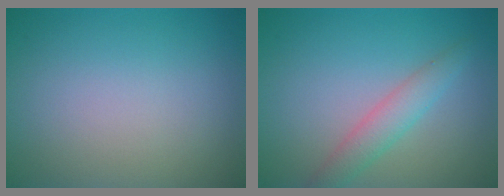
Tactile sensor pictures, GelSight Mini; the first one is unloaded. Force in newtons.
{"total": 2.7, "press": 2.7, "slide": 0.1}